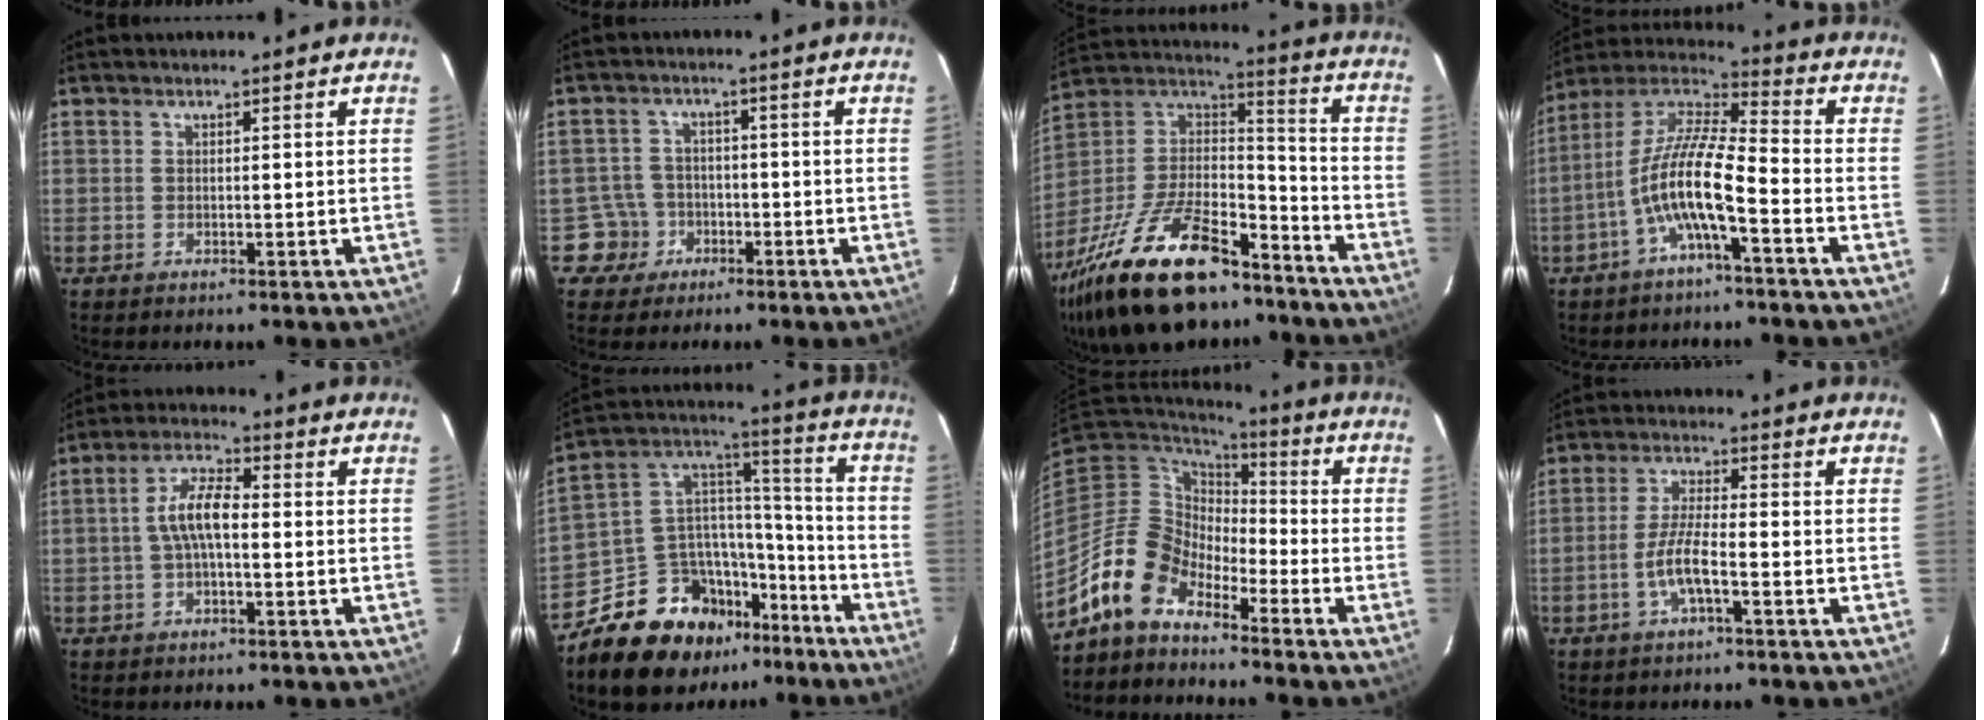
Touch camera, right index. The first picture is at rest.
{"total": 5.1, "force": [-2.3, 4.5, -0.3], "torque": [0.001, 0.022, -0.040]}
{"total": 31.9, "force": [-22.0, 13.2, 18.9], "torque": [-0.382, -0.004, -0.349]}
{"total": 12.0, "force": [-4.9, 2.3, 10.7], "torque": [-0.216, 0.006, -0.098]}
{"total": 6.5, "force": [-0.7, 2.5, 6.0], "torque": [-0.122, 0.017, -0.014]}
{"total": 19.1, "force": [-13.7, 10.4, 8.3], "torque": [-0.168, 0.061, -0.210]}
{"total": 10.8, "force": [-8.5, 5.8, 3.5], "torque": [-0.074, 0.025, -0.169]}
{"total": 5.9, "force": [-2.7, 0.9, 5.1], "torque": [-0.107, 0.001, -0.051]}